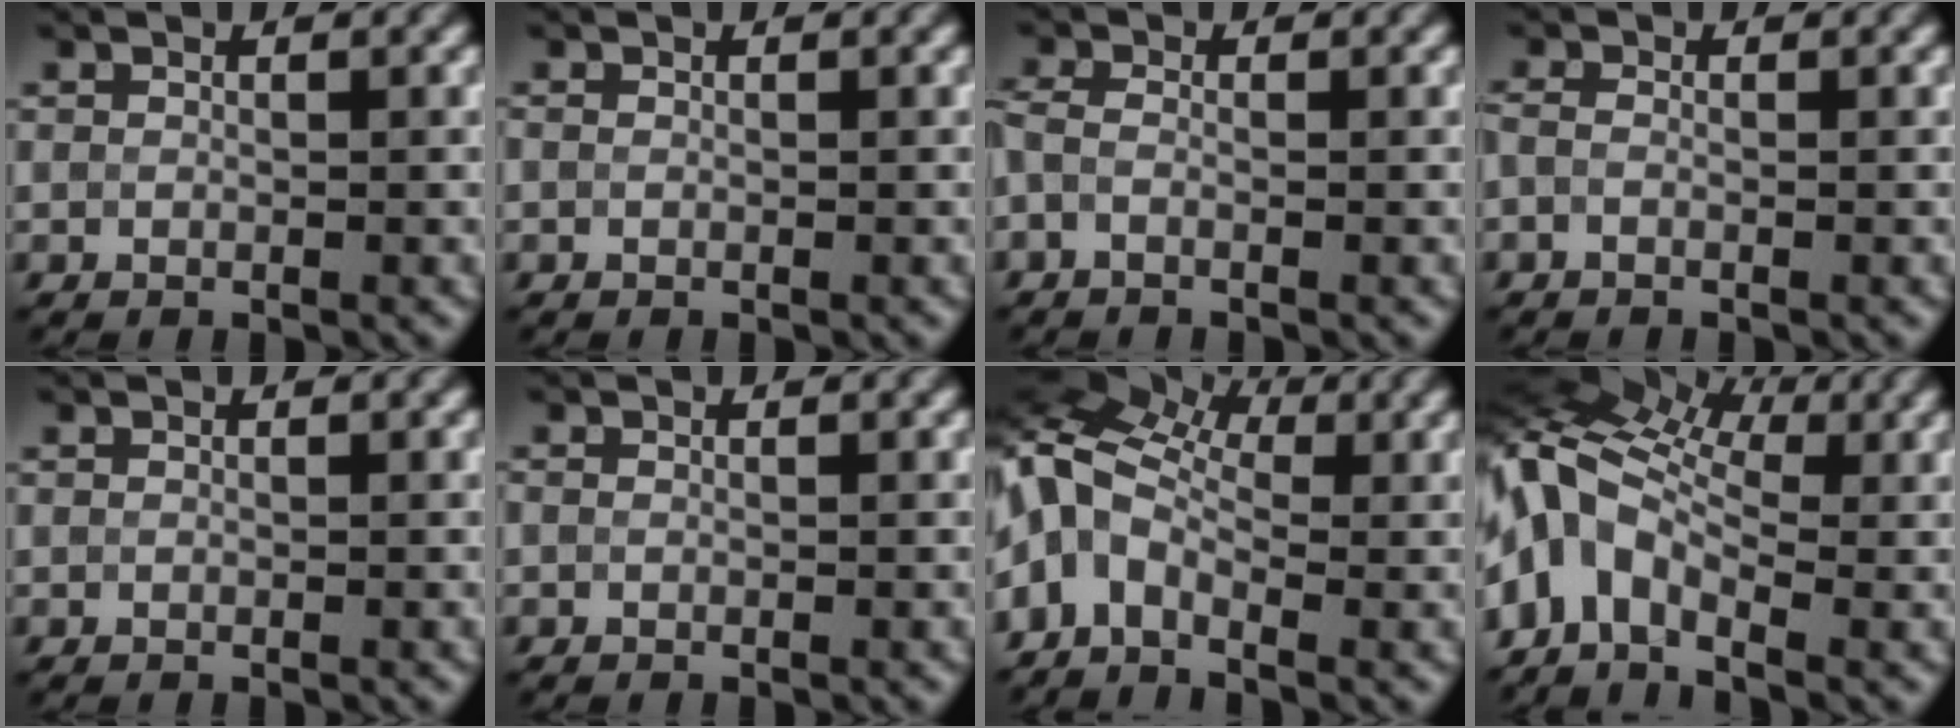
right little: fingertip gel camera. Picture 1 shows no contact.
{"total": 0.0}
{"total": 1.5, "force": [-0.7, 0.7, 1.1], "torque": [-0.023, -0.003, -0.020]}
{"total": 0.9, "force": [-0.5, 0.4, 0.7], "torque": [-0.016, -0.006, -0.014]}
{"total": 0.0}
{"total": 0.0}
{"total": 8.5, "force": [0.0, 5.6, 6.4], "torque": [-0.143, 0.011, -0.017]}
{"total": 9.2, "force": [-0.9, 6.0, 6.9], "torque": [-0.145, 0.011, -0.039]}